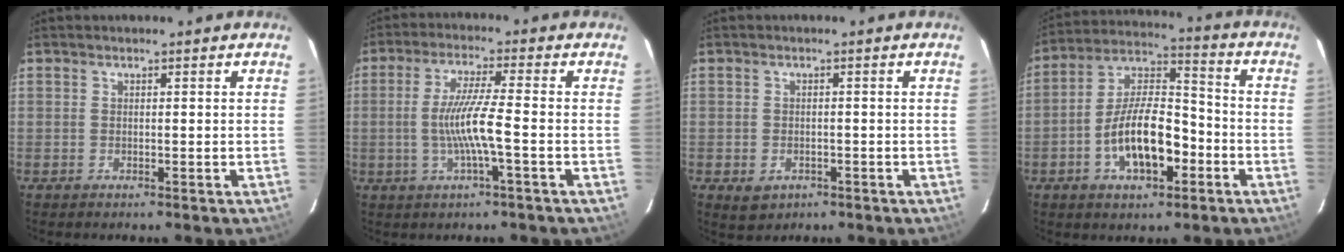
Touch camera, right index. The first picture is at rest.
{"total": 7.8, "force": [-1.9, -0.5, 7.6], "torque": [-0.150, -0.005, -0.033]}
{"total": 3.7, "force": [-1.6, 2.9, 1.6], "torque": [-0.036, -0.003, -0.015]}
{"total": 14.1, "force": [-4.9, 6.2, 11.6], "torque": [-0.223, 0.017, -0.081]}